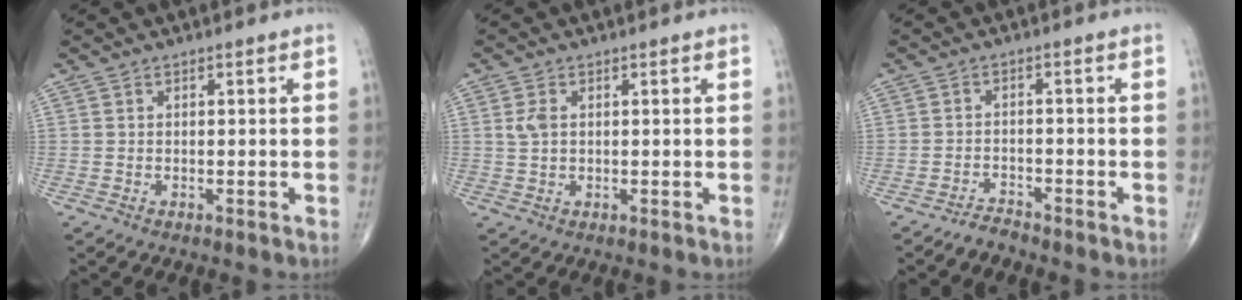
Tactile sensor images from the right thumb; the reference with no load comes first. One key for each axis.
{"total": 2.5, "fx": 0.5, "fy": 1.6, "fz": 1.9, "tx": -0.042, "ty": 0.001, "tz": 0.012}
{"total": 2.2, "fx": -2.1, "fy": 0.4, "fz": 0.0, "tx": 0.000, "ty": 0.005, "tz": -0.040}